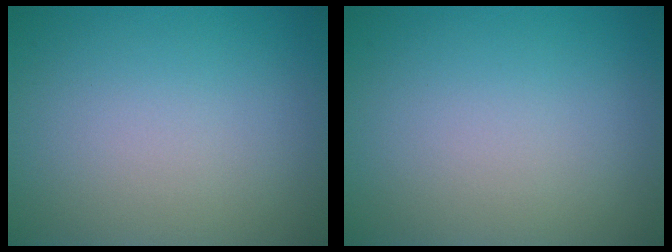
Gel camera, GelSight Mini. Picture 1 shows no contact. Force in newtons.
{"total": 0.0}